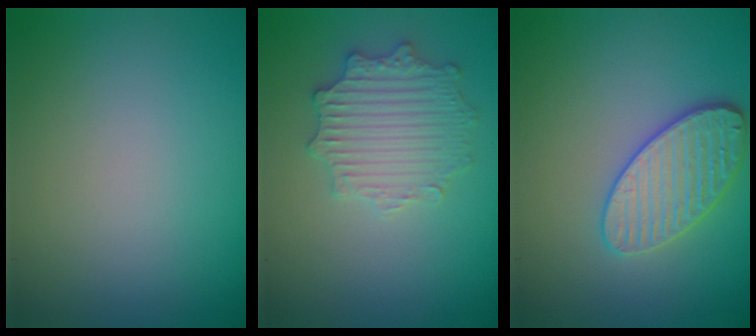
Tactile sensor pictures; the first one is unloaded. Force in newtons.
{"total": 3.5, "press": 3.4, "slide": 0.9}
{"total": 3.6, "press": 3.5, "slide": 1.1}